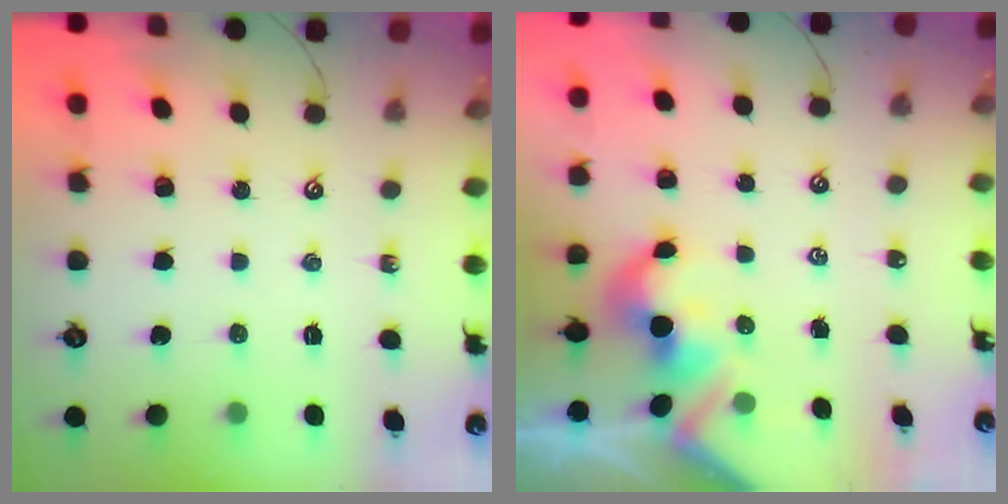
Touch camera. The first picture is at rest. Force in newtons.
{"total": 4.0, "press": 4.0, "slide": 0.7}